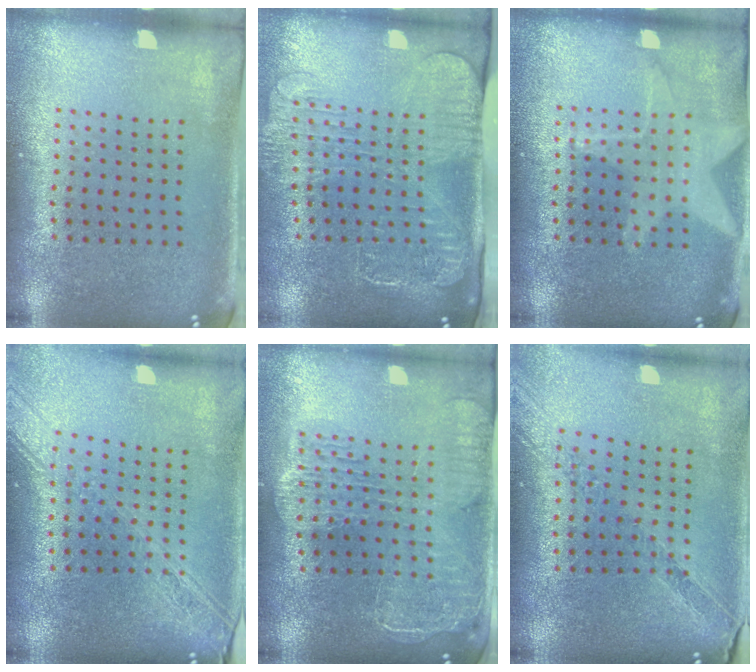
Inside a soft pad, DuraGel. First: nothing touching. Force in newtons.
{"total": 2.7, "press": 2.1, "slide": 1.7}
{"total": 1.4, "press": 1.4, "slide": 0.3}
{"total": 2.2, "press": 1.9, "slide": 1.2}
{"total": 2.3, "press": 2.0, "slide": 1.1}
{"total": 1.1, "press": 1.1, "slide": 0.2}